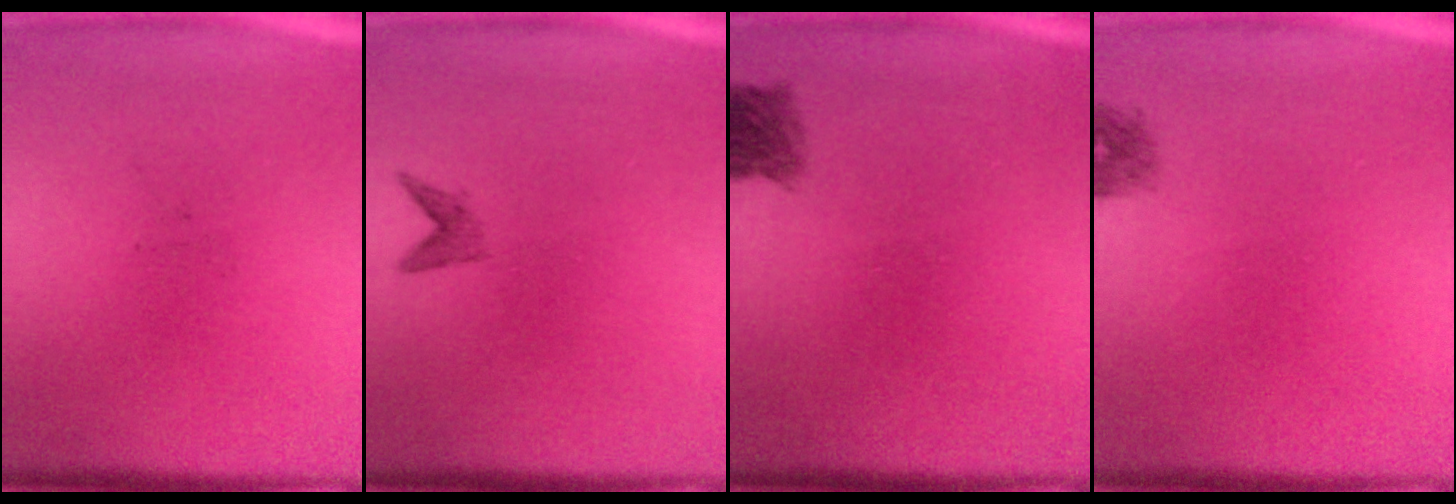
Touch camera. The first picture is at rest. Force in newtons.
{"total": 1.1}
{"total": 2.6}
{"total": 1.1}